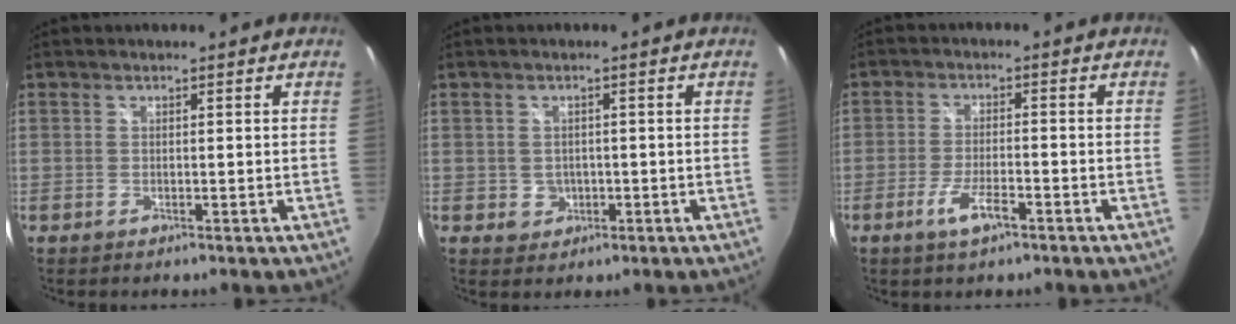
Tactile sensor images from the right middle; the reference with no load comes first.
{"total": 3.0, "force": [-0.5, 2.9, 0.8], "torque": [-0.016, 0.001, -0.002]}
{"total": 5.1, "force": [-2.9, 1.2, 3.9], "torque": [-0.087, -0.007, -0.056]}